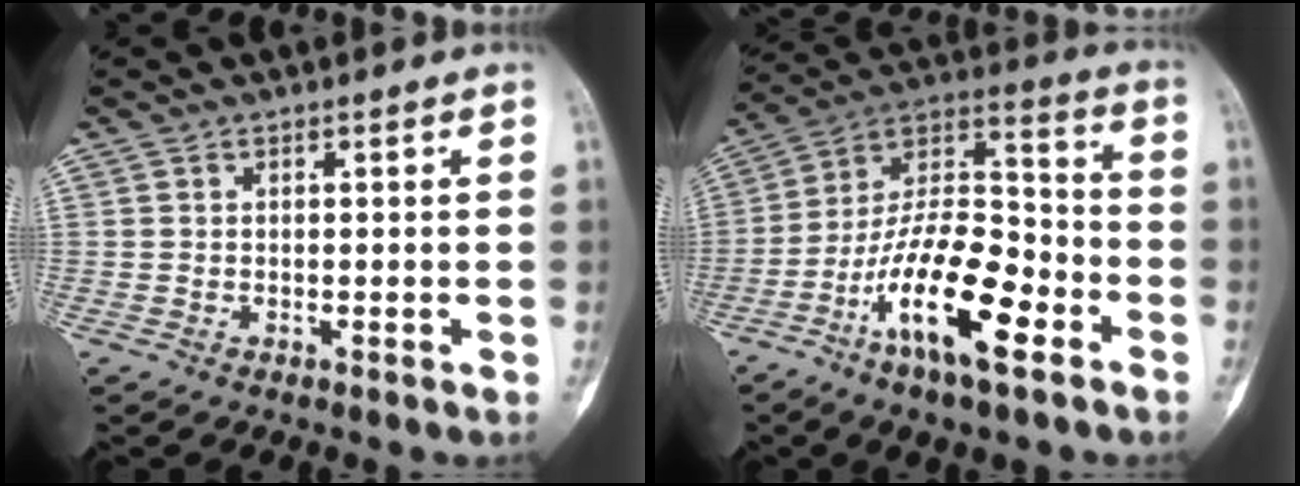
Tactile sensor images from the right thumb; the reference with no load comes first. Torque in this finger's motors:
{"motor_torque": [0.17, 0.90, 1.74, -1.02, 0.16]}